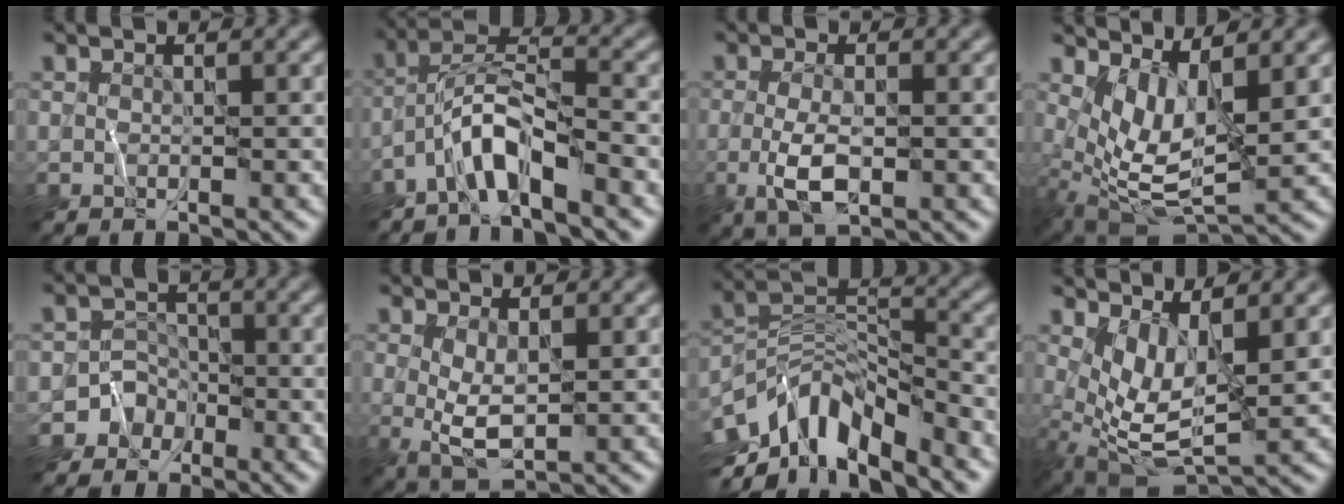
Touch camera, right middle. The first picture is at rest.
{"total": 4.9, "force": [-3.4, 1.0, 3.3], "torque": [-0.061, 0.009, -0.075]}
{"total": 3.8, "force": [-0.8, 1.4, 3.4], "torque": [-0.073, -0.008, -0.017]}
{"total": 5.2, "force": [2.1, 1.8, 4.5], "torque": [-0.100, -0.017, 0.043]}
{"total": 3.4, "force": [-2.1, 2.6, -0.3], "torque": [0.047, 0.013, -0.047]}
{"total": 3.1, "force": [0.5, 1.1, 2.9], "torque": [-0.063, -0.006, 0.013]}
{"total": 9.0, "force": [-5.5, 3.8, 6.1], "torque": [-0.099, 0.003, -0.115]}
{"total": 4.8, "force": [1.6, 1.7, 4.2], "torque": [-0.095, -0.017, 0.035]}